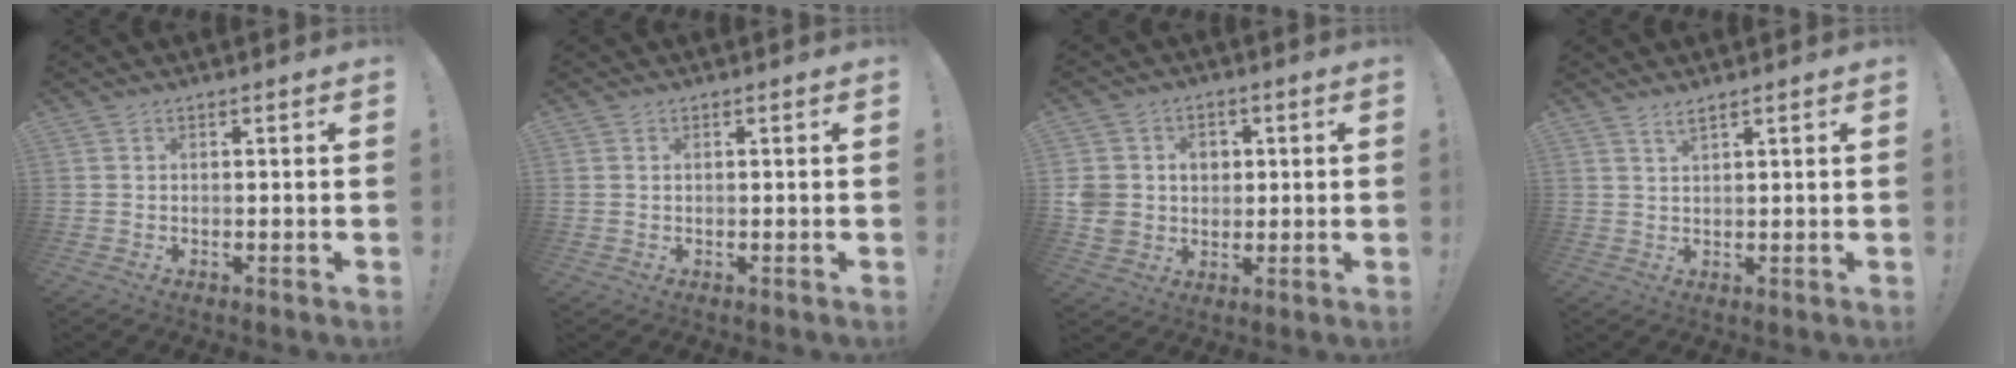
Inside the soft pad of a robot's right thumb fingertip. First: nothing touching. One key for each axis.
{"total": 0.5, "fx": 0.3, "fy": 0.3, "fz": 0.3, "tx": -0.009, "ty": 0.003, "tz": 0.008}
{"total": 8.4, "fx": 0.4, "fy": 8.0, "fz": 2.5, "tx": -0.046, "ty": -0.002, "tz": 0.013}
{"total": 2.2, "fx": 1.8, "fy": 0.1, "fz": 1.2, "tx": -0.018, "ty": -0.009, "tz": 0.030}